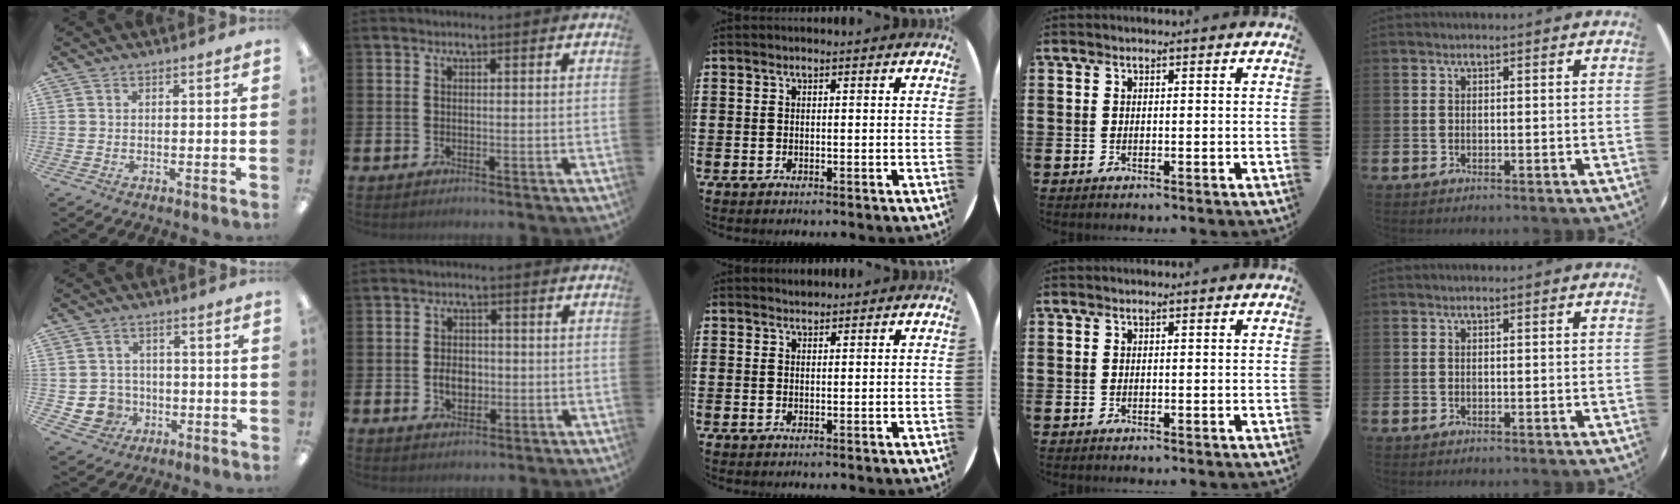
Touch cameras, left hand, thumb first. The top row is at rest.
{"thumb": {"total": 6.5, "force": [-1.6, 6.1, 1.6], "torque": [-0.041, 0.013, -0.024]}, "index": {"total": 3.6, "force": [-0.5, 2.6, 2.4], "torque": [-0.031, -0.001, -0.017]}, "middle": {"total": 0.9, "force": [0.9, 0.1, -0.2], "torque": [0.004, 0.002, 0.017]}}